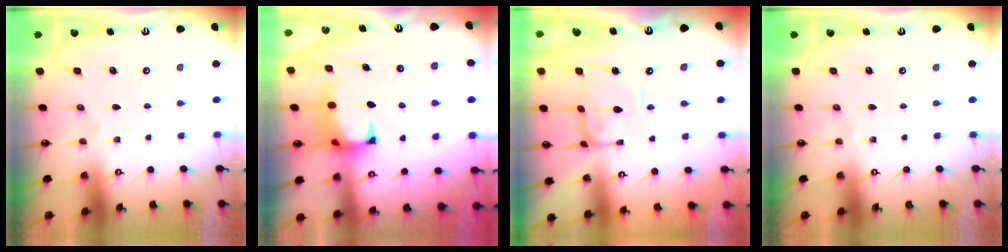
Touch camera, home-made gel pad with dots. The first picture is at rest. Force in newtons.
{"total": 1.0, "press": 0.1, "slide": 1.0}
{"total": 2.8, "press": 2.7, "slide": 0.5}
{"total": 0.0}